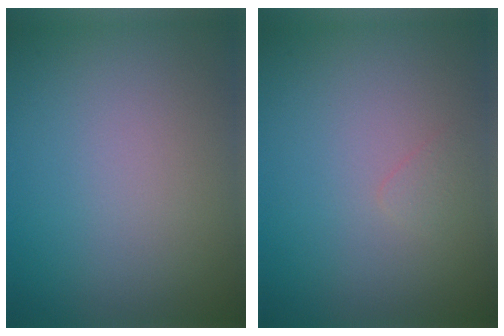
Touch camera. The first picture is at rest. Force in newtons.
{"total": 0.6, "press": 0.6, "slide": 0.1}